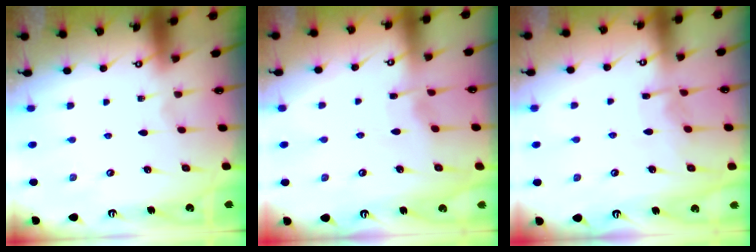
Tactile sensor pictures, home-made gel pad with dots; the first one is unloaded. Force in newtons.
{"total": 3.9, "press": 3.8, "slide": 0.5}
{"total": 5.3, "press": 5.3, "slide": 0.5}